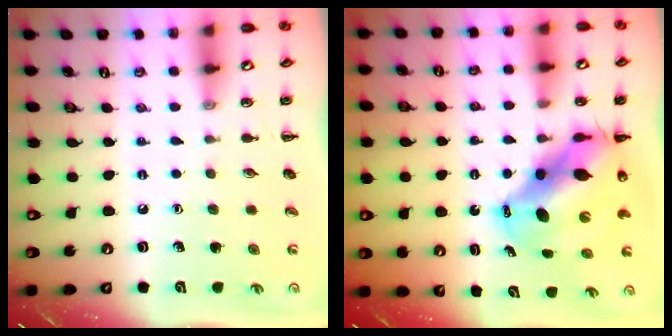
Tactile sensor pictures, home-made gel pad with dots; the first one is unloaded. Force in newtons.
{"total": 14.1, "press": 13.6, "slide": 3.5}